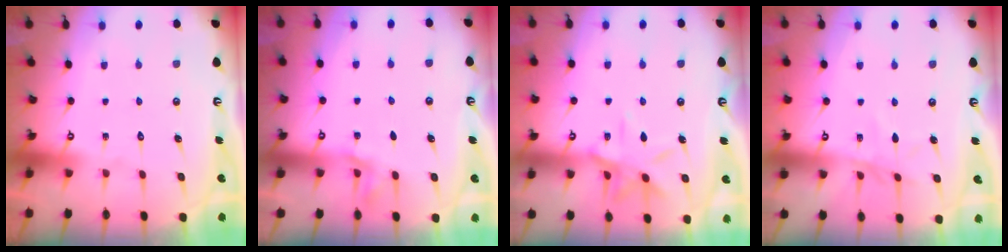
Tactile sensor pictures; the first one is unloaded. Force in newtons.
{"total": 1.4, "press": 1.4, "slide": 0.2}
{"total": 10.6, "press": 10.6, "slide": 0.8}
{"total": 5.2, "press": 5.1, "slide": 0.6}